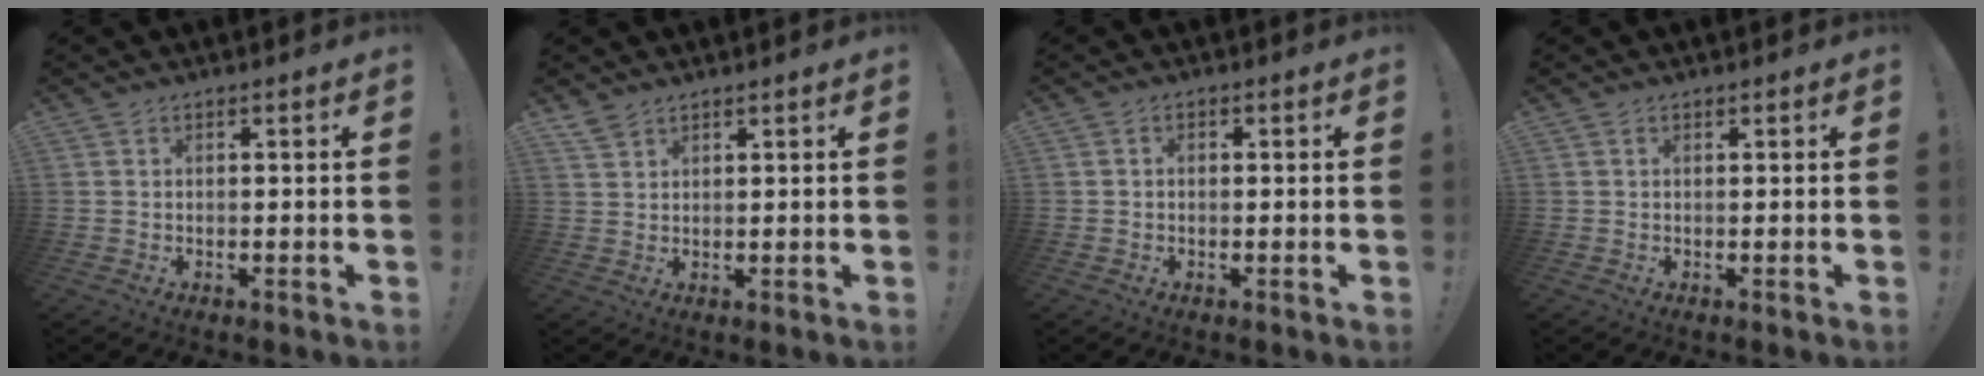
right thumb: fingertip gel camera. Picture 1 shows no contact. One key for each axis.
{"total": 2.8, "fx": 2.3, "fy": 1.2, "fz": 1.1, "tx": -0.024, "ty": -0.012, "tz": 0.046}
{"total": 1.0, "fx": -0.5, "fy": 0.8, "fz": 0.5, "tx": -0.002, "ty": 0.002, "tz": -0.011}
{"total": 0.0}